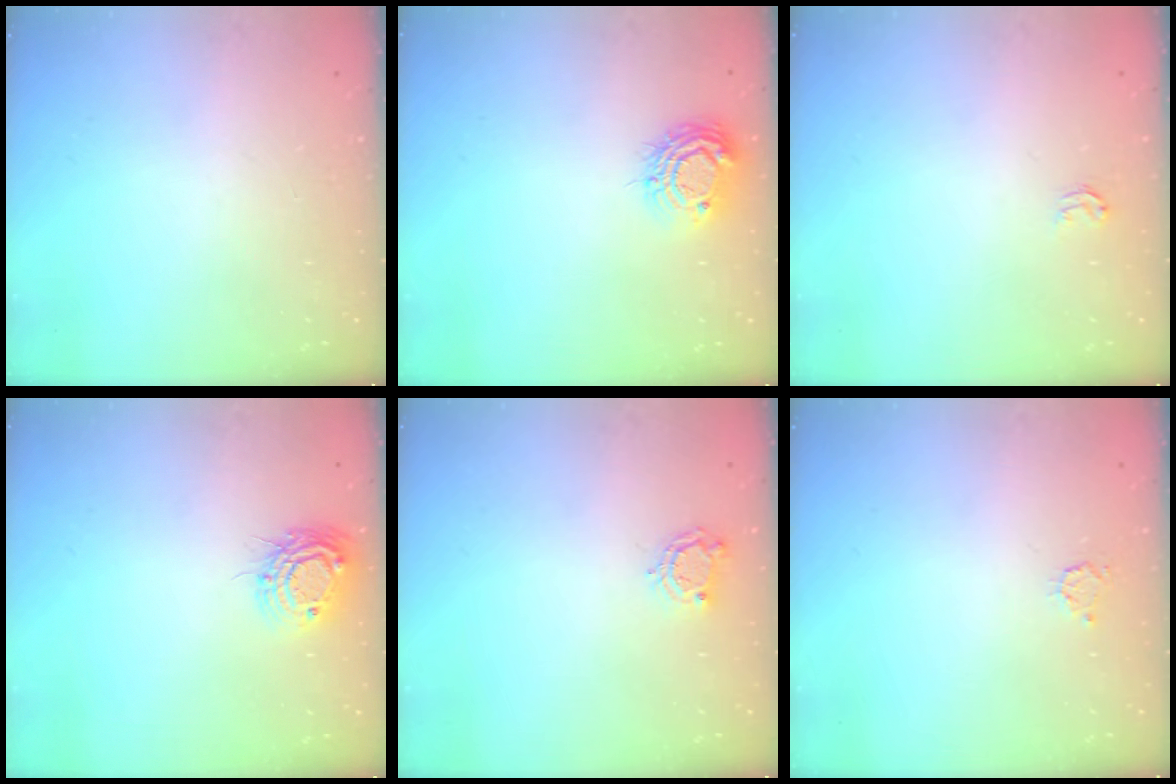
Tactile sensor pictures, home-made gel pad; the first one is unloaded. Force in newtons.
{"total": 9.3, "press": 9.3, "slide": 0.7}
{"total": 2.9, "press": 2.9, "slide": 0.1}
{"total": 9.4, "press": 9.4, "slide": 0.7}
{"total": 5.2, "press": 5.2, "slide": 0.3}
{"total": 3.0, "press": 3.0, "slide": 0.4}